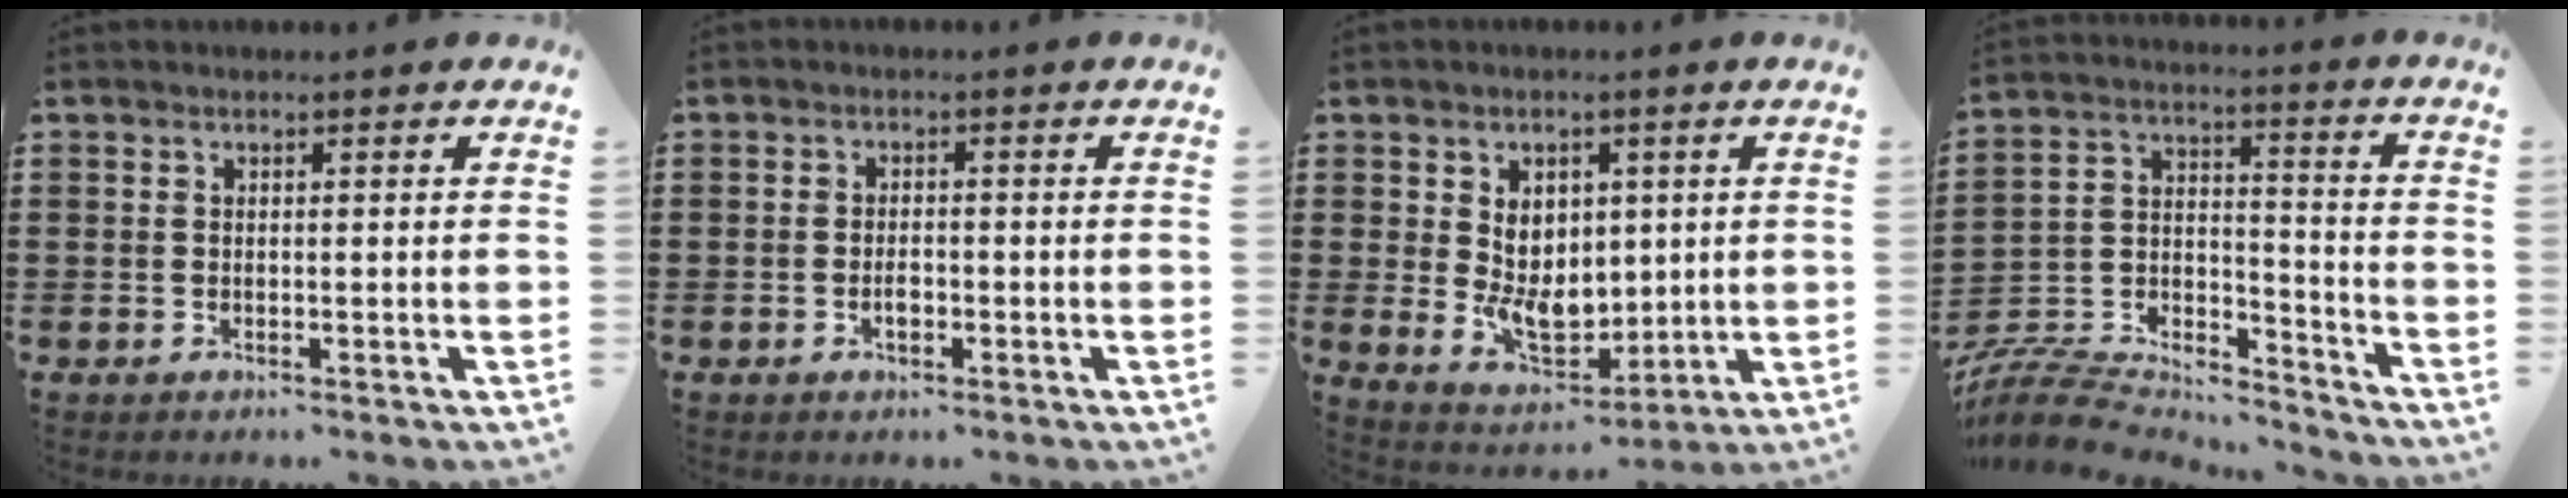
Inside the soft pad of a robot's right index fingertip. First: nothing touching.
{"total": 1.8, "force": [-0.7, 0.8, 1.4], "torque": [-0.026, 0.003, -0.014]}
{"total": 7.1, "force": [0.8, 5.3, 4.6], "torque": [-0.077, 0.003, 0.014]}
{"total": 8.5, "force": [-8.1, 1.9, 1.7], "torque": [-0.047, 0.001, -0.166]}